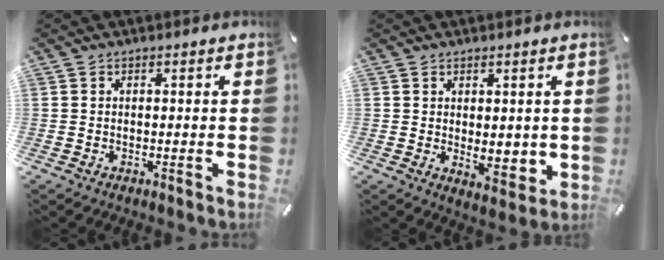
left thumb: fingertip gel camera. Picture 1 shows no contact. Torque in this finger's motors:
{"motor_torque": [0.31, 0.27, 0.05, 0.01, 0.06]}